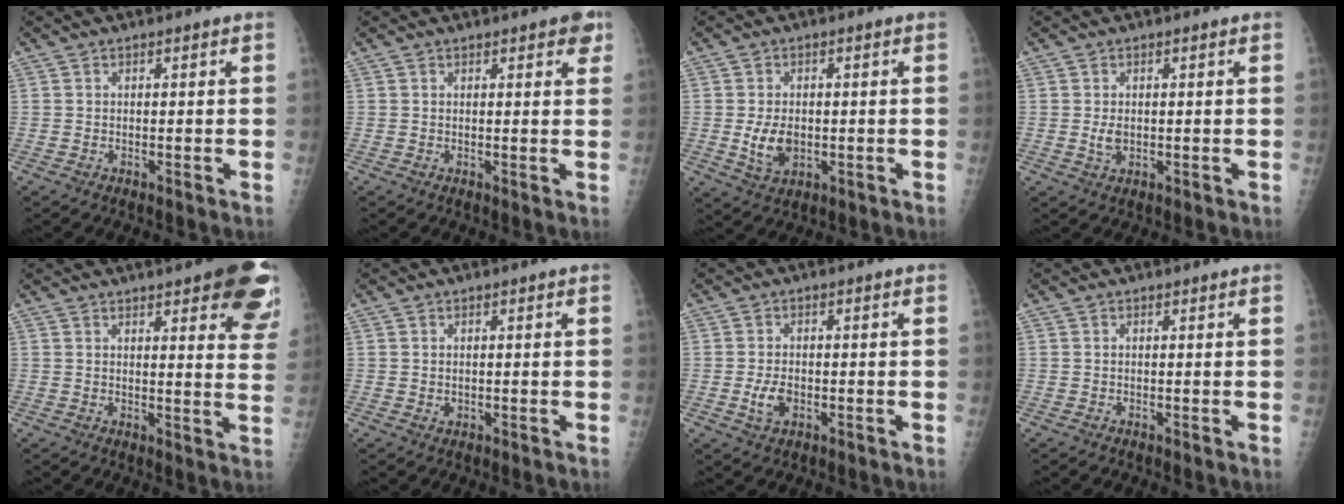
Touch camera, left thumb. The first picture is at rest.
{"total": 4.0, "force": [2.1, 1.4, 3.1], "torque": [-0.022, -0.004, 0.019]}
{"total": 5.9, "force": [-0.8, 3.9, 4.4], "torque": [-0.070, -0.002, -0.006]}
{"total": 2.7, "force": [0.1, 1.7, 2.1], "torque": [-0.033, -0.002, 0.004]}
{"total": 16.3, "force": [9.3, 4.6, 12.5], "torque": [-0.128, -0.033, 0.102]}
{"total": 1.3, "force": [0.1, 0.9, 0.9], "torque": [-0.008, 0.002, 0.004]}
{"total": 3.9, "force": [-1.1, 2.4, 2.8], "torque": [-0.053, 0.006, -0.017]}
{"total": 0.0}